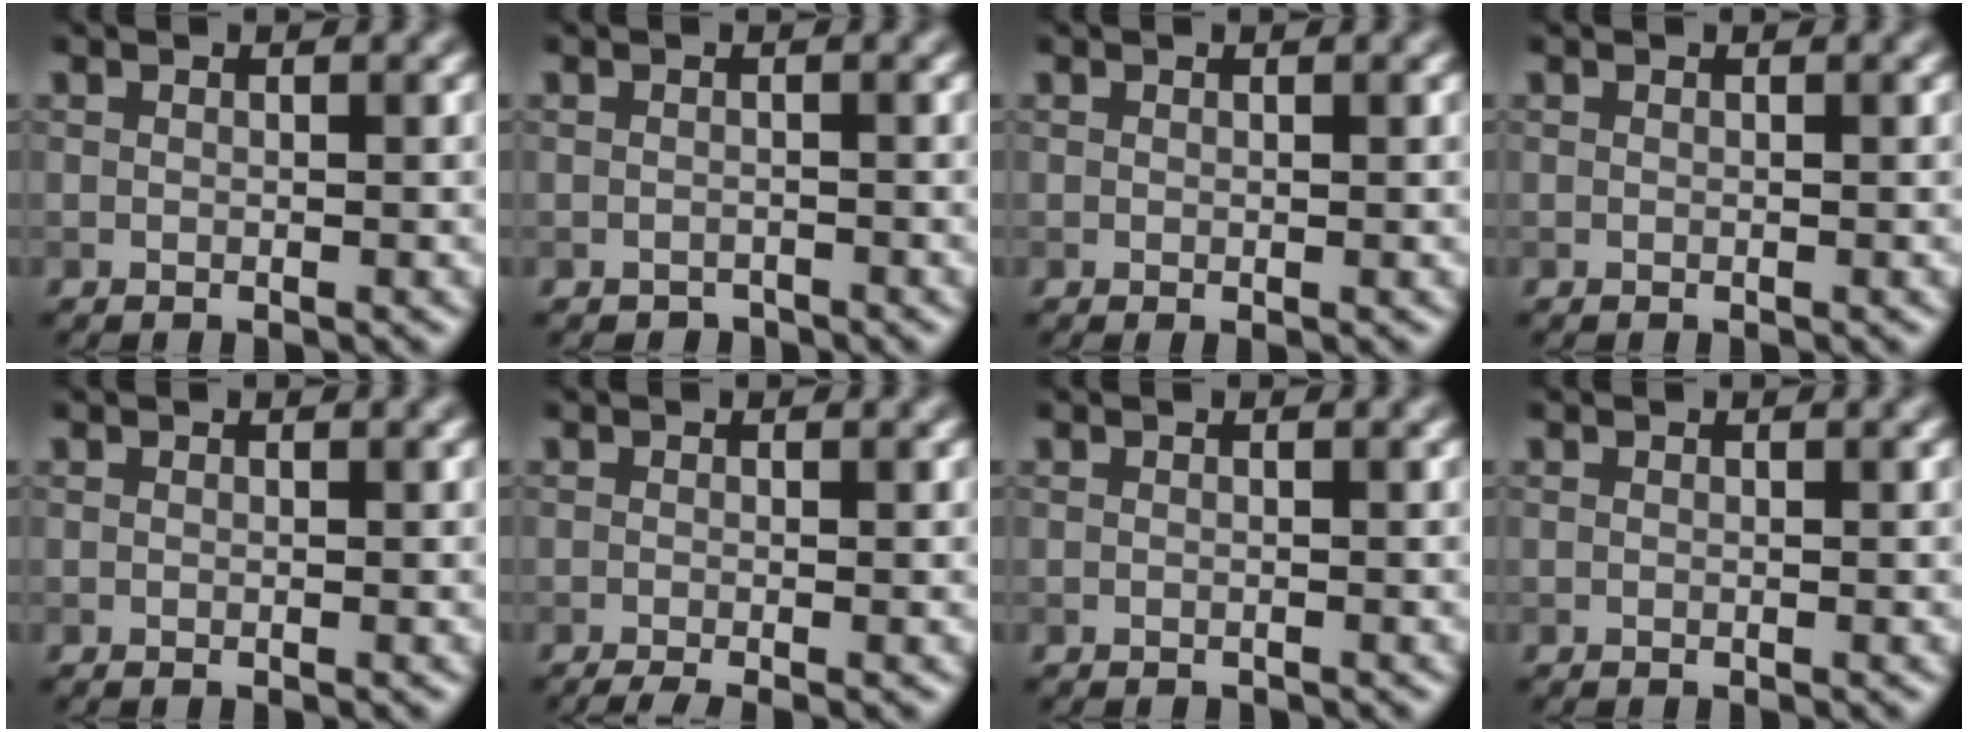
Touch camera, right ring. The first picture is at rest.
{"total": 0.9, "force": [-0.8, 0.4, -0.1], "torque": [0.004, -0.002, -0.013]}
{"total": 0.0}
{"total": 0.0}
{"total": 0.0}
{"total": 1.9, "force": [-1.0, 0.5, 1.5], "torque": [-0.020, -0.007, -0.021]}
{"total": 0.0}
{"total": 0.0}